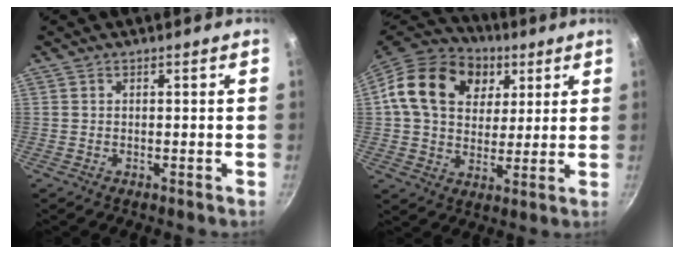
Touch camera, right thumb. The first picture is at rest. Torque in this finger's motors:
{"motor_torque": [0.60, 0.92, 0.71, -0.61, 0.13]}